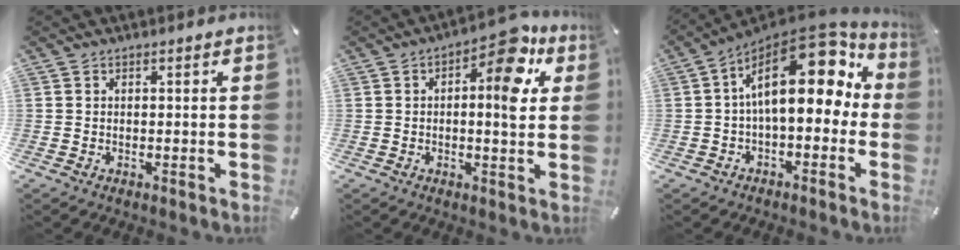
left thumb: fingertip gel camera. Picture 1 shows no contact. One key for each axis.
{"total": 11.0, "fx": 4.0, "fy": 4.6, "fz": 9.1, "tx": -0.097, "ty": -0.034, "tz": 0.055}
{"total": 19.8, "fx": 6.0, "fy": 10.2, "fz": 15.8, "tx": -0.247, "ty": -0.046, "tz": 0.102}